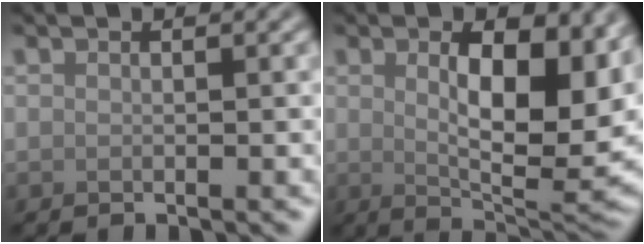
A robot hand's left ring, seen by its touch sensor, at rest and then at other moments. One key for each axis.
{"total": 11.0, "fx": 2.1, "fy": 4.8, "fz": 9.7, "tx": -0.134, "ty": -0.014, "tz": 0.038}